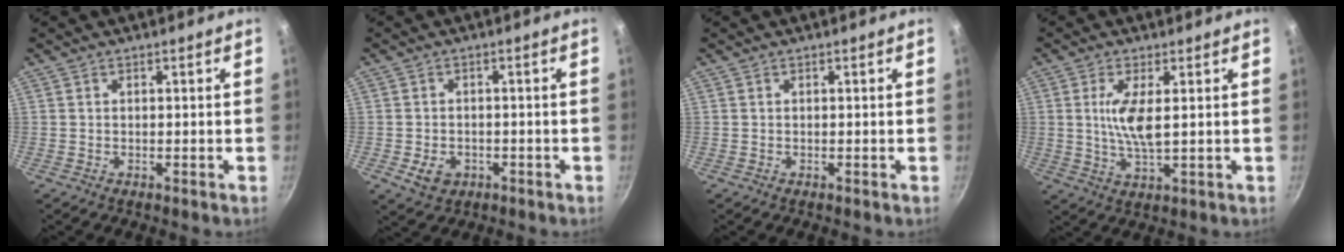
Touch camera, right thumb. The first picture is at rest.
{"total": 4.7, "force": [-1.6, 3.6, 2.6], "torque": [-0.035, 0.012, -0.017]}
{"total": 0.0}
{"total": 6.9, "force": [1.1, 2.0, 6.5], "torque": [-0.133, -0.007, 0.024]}